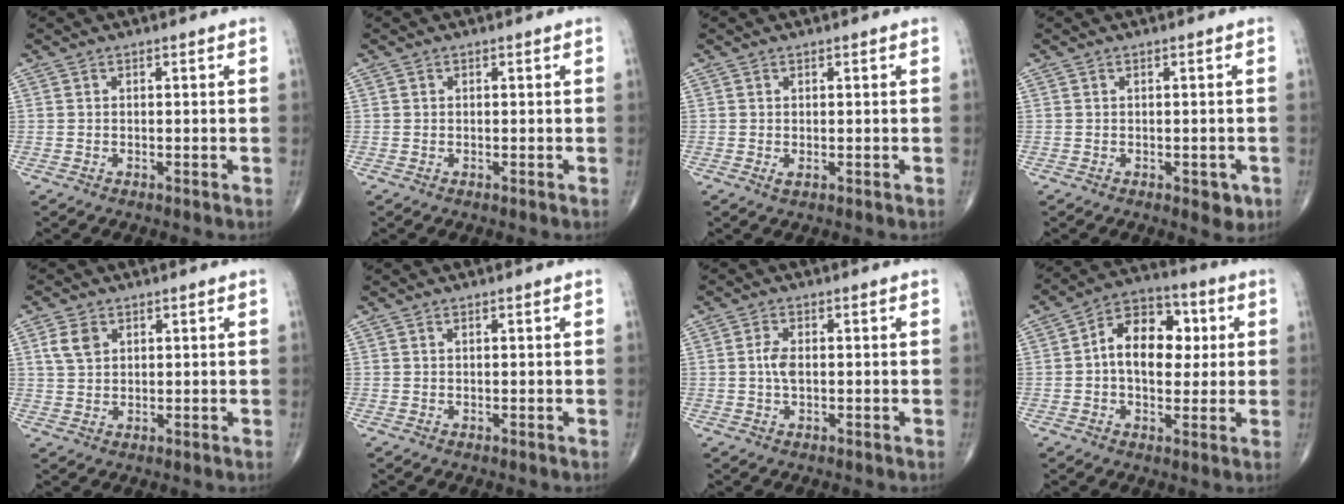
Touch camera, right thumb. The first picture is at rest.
{"total": 0.0}
{"total": 0.9, "force": [0.0, 0.4, 0.8], "torque": [-0.014, -0.004, 0.001]}
{"total": 2.8, "force": [-1.0, 1.5, 2.1], "torque": [-0.009, -0.001, -0.008]}
{"total": 4.2, "force": [1.8, 3.0, 2.5], "torque": [-0.041, -0.002, 0.038]}
{"total": 0.0}
{"total": 2.9, "force": [0.1, 1.5, 2.5], "torque": [-0.054, 0.002, 0.000]}
{"total": 13.4, "force": [1.6, 8.7, 10.0], "torque": [-0.124, 0.019, 0.016]}